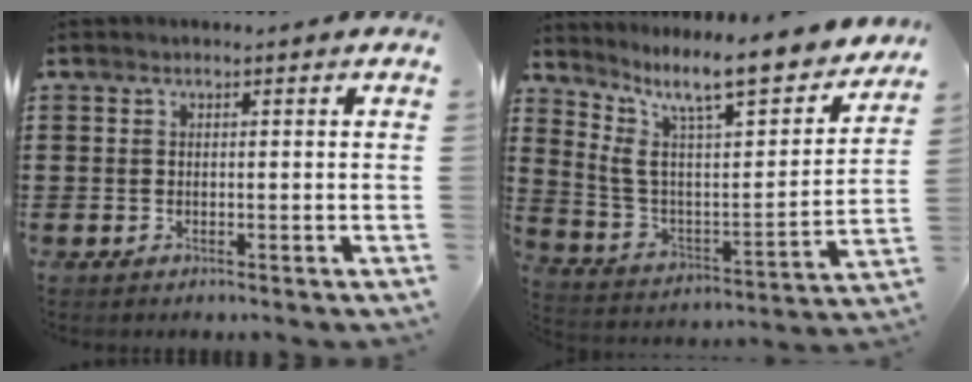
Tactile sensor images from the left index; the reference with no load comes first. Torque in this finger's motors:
{"motor_torque": [1.10, -1.04, 0.62, 0.21]}